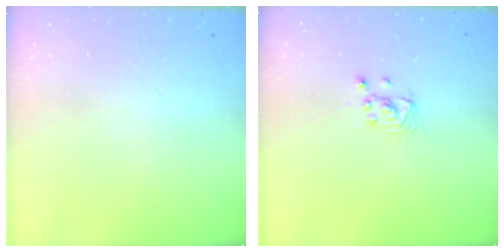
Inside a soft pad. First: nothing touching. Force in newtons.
{"total": 2.5, "press": 2.5, "slide": 0.1}